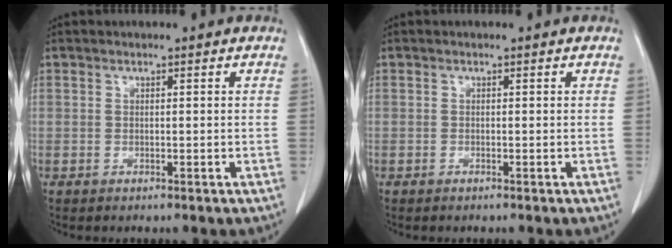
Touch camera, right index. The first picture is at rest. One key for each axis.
{"total": 0.0}